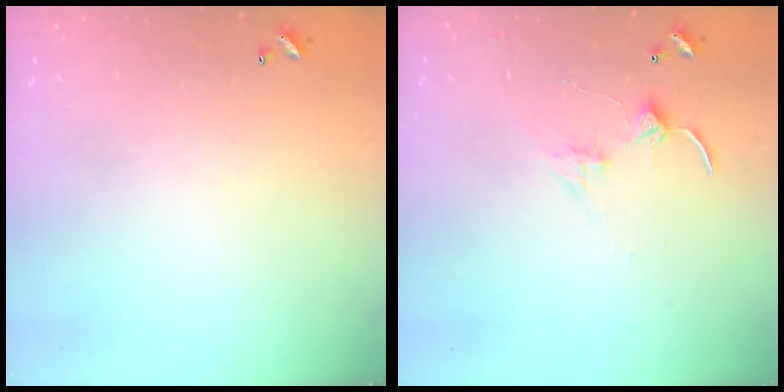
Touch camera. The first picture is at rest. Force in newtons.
{"total": 2.4, "press": 2.3, "slide": 0.4}